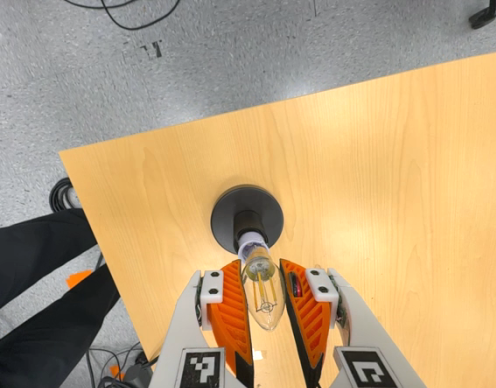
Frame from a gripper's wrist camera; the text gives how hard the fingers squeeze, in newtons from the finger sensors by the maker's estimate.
{"total": 12.4, "left": 12.5, "right": 12.2}